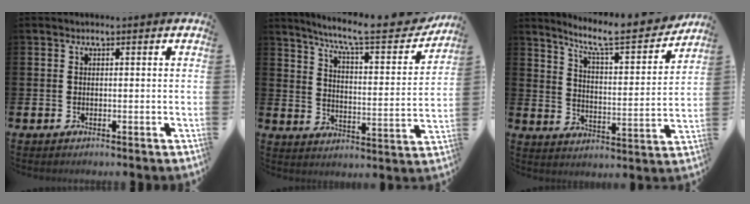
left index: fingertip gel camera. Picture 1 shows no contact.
{"total": 9.3, "force": [8.0, 1.1, 4.6], "torque": [-0.107, -0.055, 0.129]}
{"total": 8.7, "force": [7.9, 0.9, 3.6], "torque": [-0.088, -0.060, 0.130]}